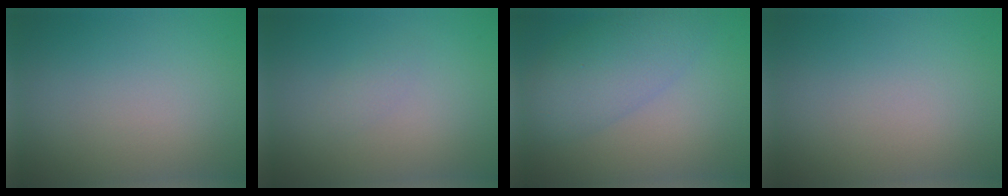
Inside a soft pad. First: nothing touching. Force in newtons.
{"total": 0.9, "press": 0.9, "slide": 0.0}
{"total": 5.5, "press": 5.5, "slide": 0.2}
{"total": 0.0}